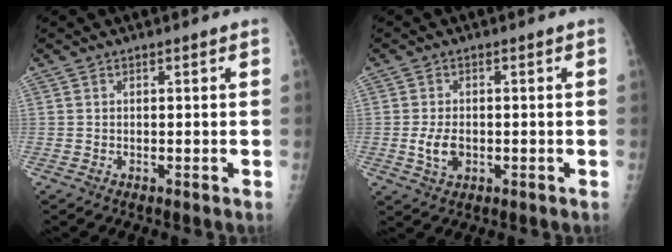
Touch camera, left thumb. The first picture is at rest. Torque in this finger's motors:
{"motor_torque": [-0.31, 0.47, 0.52, 0.12, 0.08]}